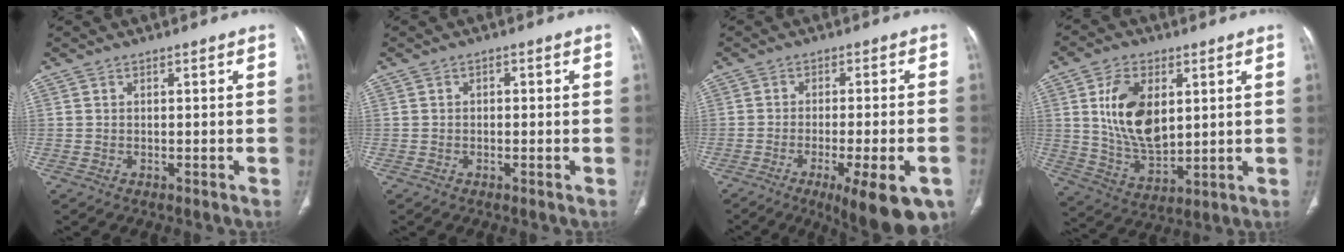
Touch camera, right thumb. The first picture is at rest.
{"total": 1.0, "force": [-0.1, 0.8, 0.6], "torque": [-0.001, 0.003, -0.007]}
{"total": 15.8, "force": [-8.4, 4.2, 12.8], "torque": [-0.137, 0.003, -0.115]}
{"total": 14.1, "force": [3.3, 8.3, 10.9], "torque": [-0.180, -0.020, 0.071]}